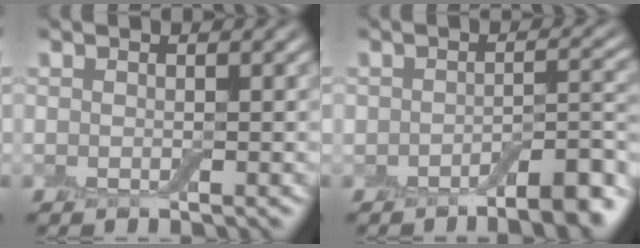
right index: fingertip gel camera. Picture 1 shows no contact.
{"total": 5.5, "force": [-3.7, 1.5, 3.8], "torque": [-0.046, 0.004, -0.054]}